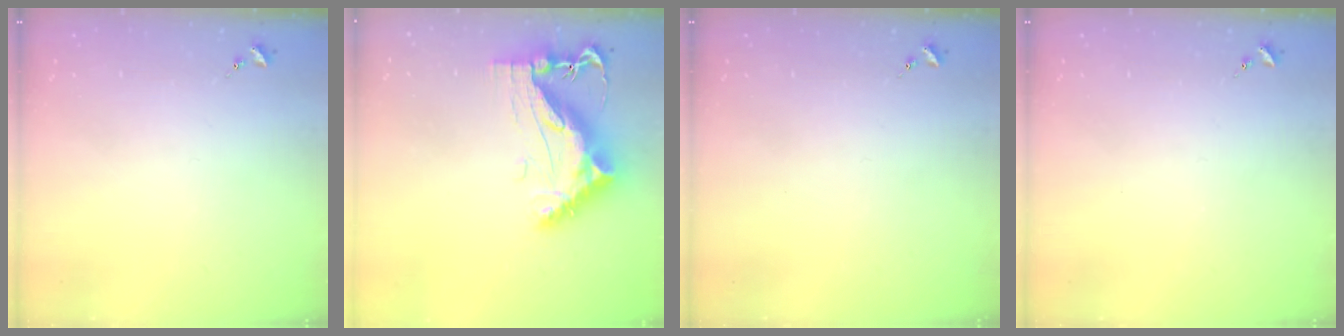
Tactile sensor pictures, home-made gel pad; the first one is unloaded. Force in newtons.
{"total": 11.9, "press": 11.9, "slide": 1.0}
{"total": 0.0}
{"total": 0.0}